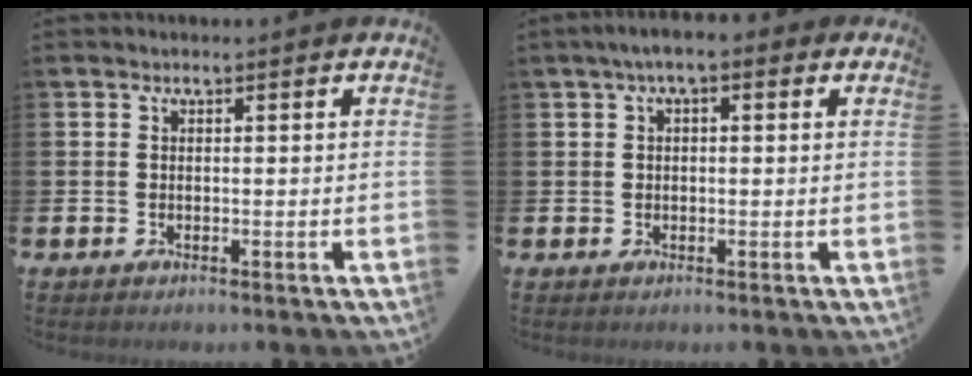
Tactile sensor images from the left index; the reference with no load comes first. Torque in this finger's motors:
{"motor_torque": [1.58, -0.56, 0.30, 0.05]}